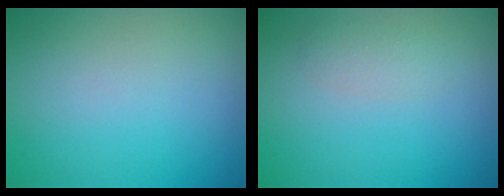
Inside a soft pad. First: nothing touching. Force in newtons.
{"total": 1.5, "press": 1.5, "slide": 0.1}